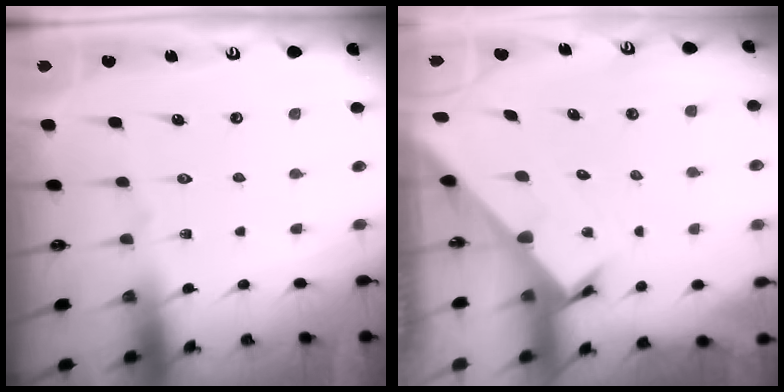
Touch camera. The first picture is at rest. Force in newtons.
{"total": 2.4, "press": 2.4, "slide": 0.2}